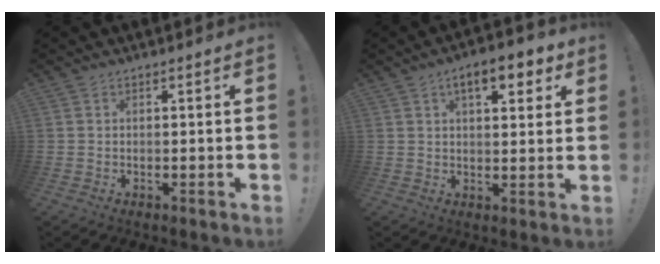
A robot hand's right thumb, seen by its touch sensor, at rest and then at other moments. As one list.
[{"total": 8.8, "force": [4.4, 3.4, 6.8], "torque": [-0.088, -0.009, 0.069]}]